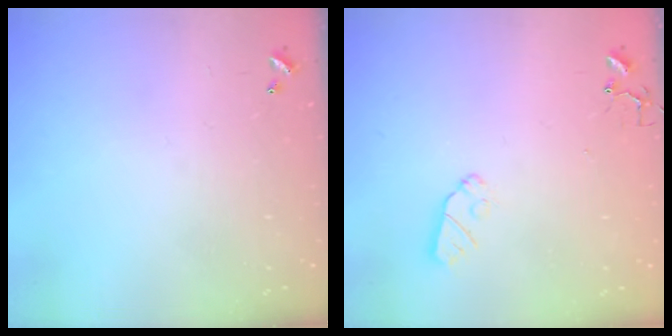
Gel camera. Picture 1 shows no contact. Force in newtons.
{"total": 6.6, "press": 6.6, "slide": 0.2}